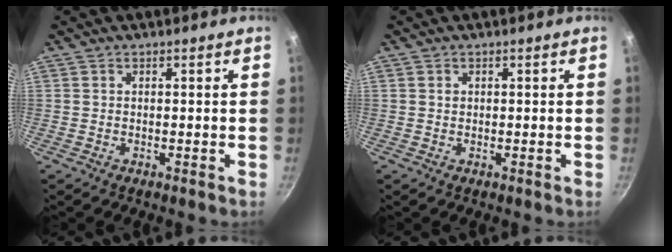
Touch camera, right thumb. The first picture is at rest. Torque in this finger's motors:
{"motor_torque": [-0.30, -0.54, 0.23, 0.07, -0.02]}